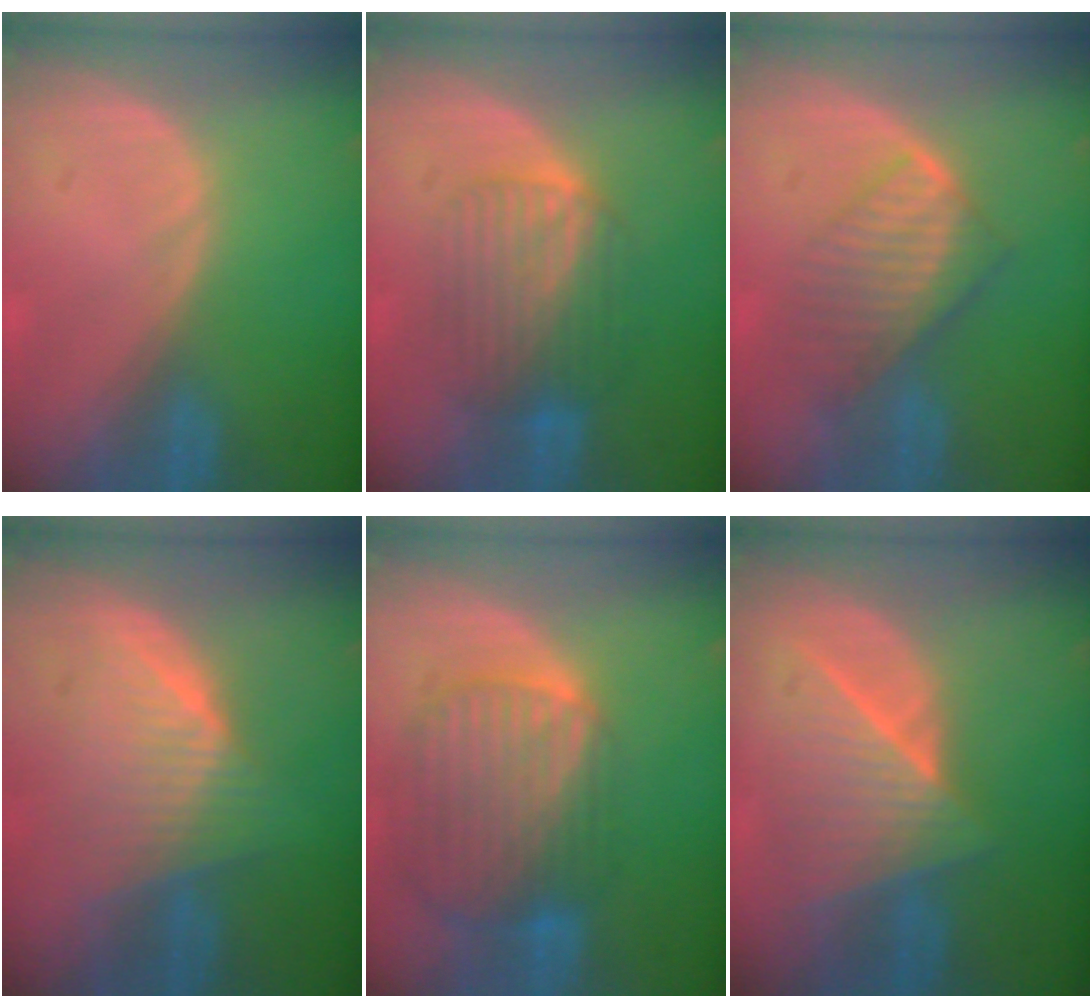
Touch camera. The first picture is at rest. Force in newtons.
{"total": 6.7, "press": 6.6, "slide": 0.6}
{"total": 6.7, "press": 6.3, "slide": 2.3}
{"total": 6.6, "press": 6.2, "slide": 2.3}
{"total": 10.3, "press": 8.7, "slide": 5.6}
{"total": 7.4, "press": 7.4, "slide": 0.5}